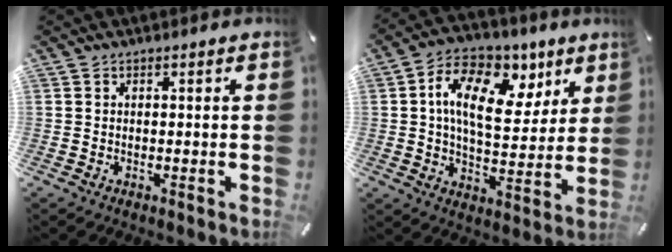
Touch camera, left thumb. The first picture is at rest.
{"total": 16.2, "force": [6.5, 9.7, 11.3], "torque": [-0.182, -0.020, 0.114]}